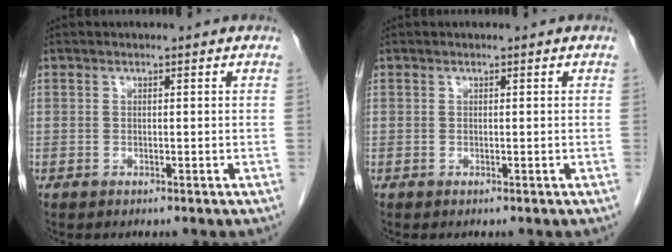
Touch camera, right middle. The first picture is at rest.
{"total": 0.0}